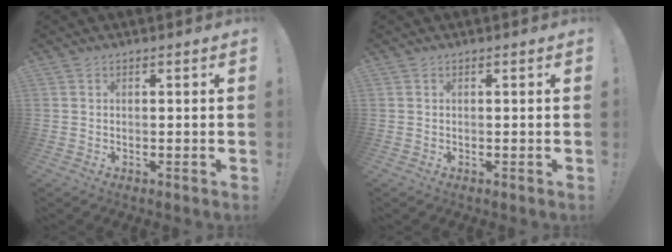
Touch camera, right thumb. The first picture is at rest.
{"total": 0.0}